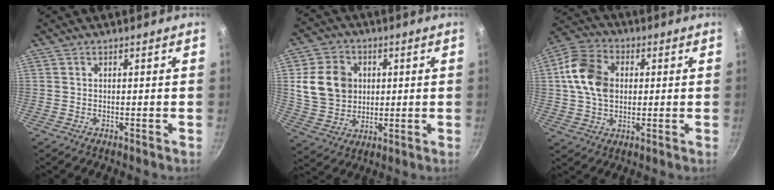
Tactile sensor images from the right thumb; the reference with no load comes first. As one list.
[{"total": 12.9, "force": [2.2, 10.7, 6.8], "torque": [-0.101, -0.002, 0.046]}, {"total": 12.6, "force": [1.6, 9.2, 8.4], "torque": [-0.136, 0.011, 0.017]}]